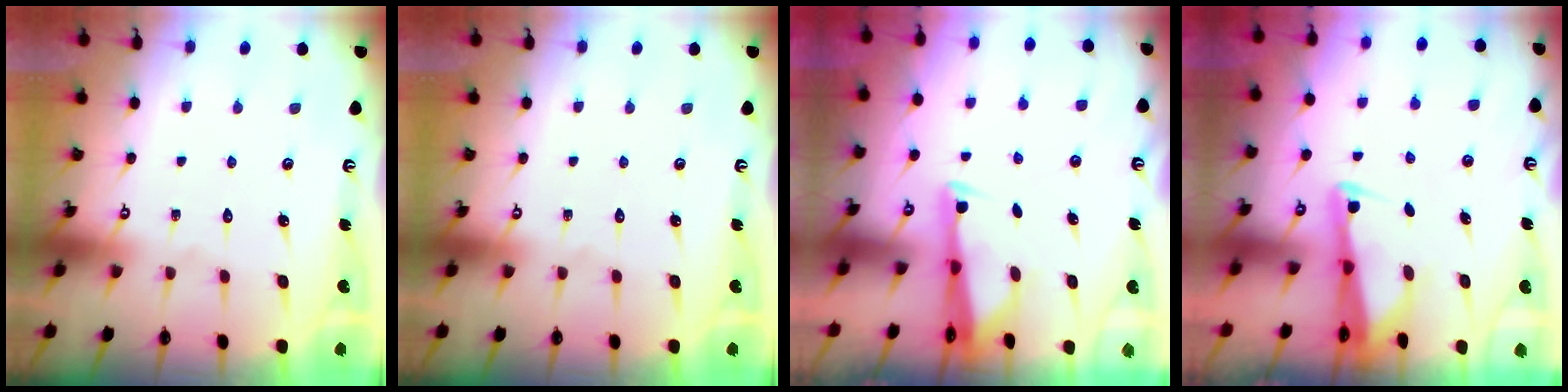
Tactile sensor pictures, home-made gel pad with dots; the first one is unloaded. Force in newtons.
{"total": 0.0}
{"total": 2.8, "press": 2.7, "slide": 0.7}
{"total": 2.4, "press": 2.4, "slide": 0.5}